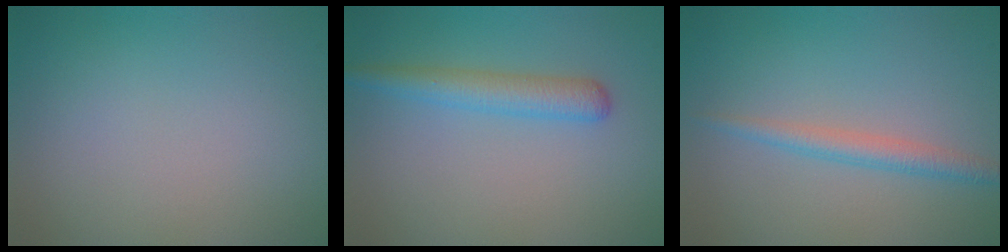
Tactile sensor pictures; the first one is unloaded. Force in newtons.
{"total": 2.8, "press": 2.8, "slide": 0.1}
{"total": 2.0, "press": 2.0, "slide": 0.1}